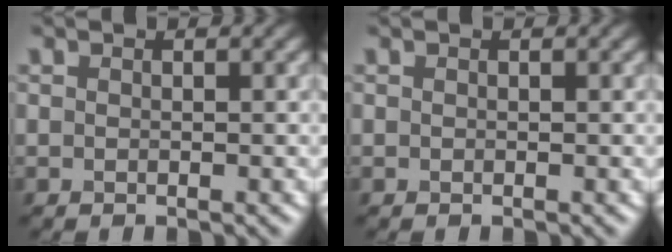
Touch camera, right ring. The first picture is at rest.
{"total": 0.0}